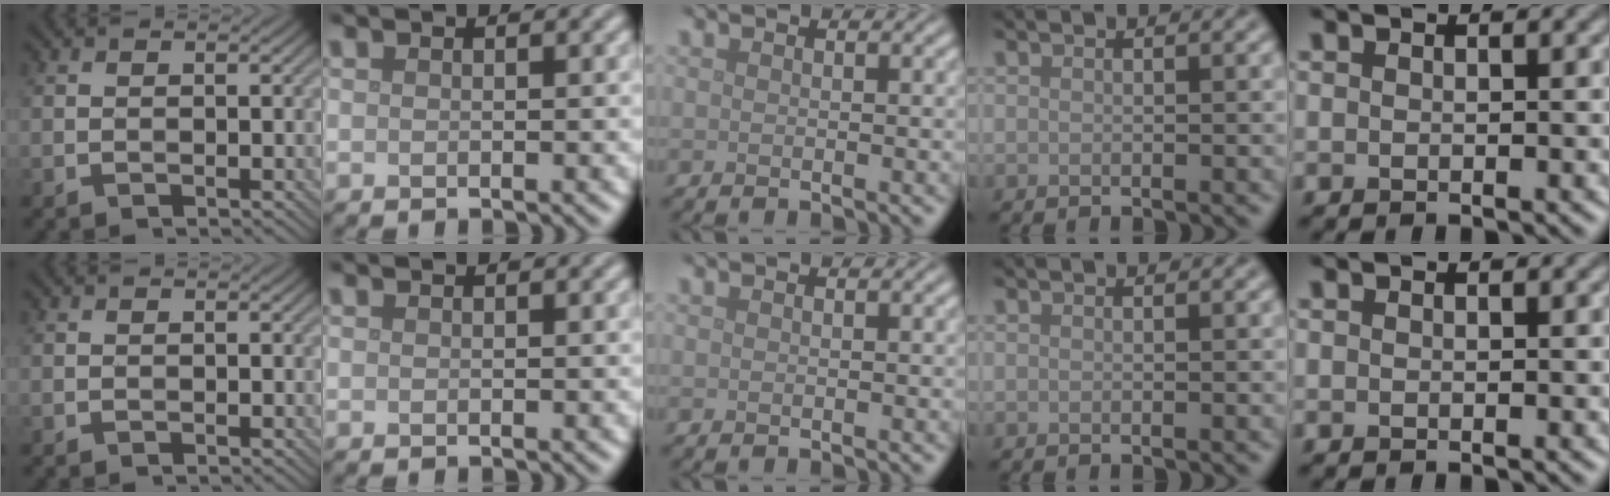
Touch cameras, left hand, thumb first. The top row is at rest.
{}